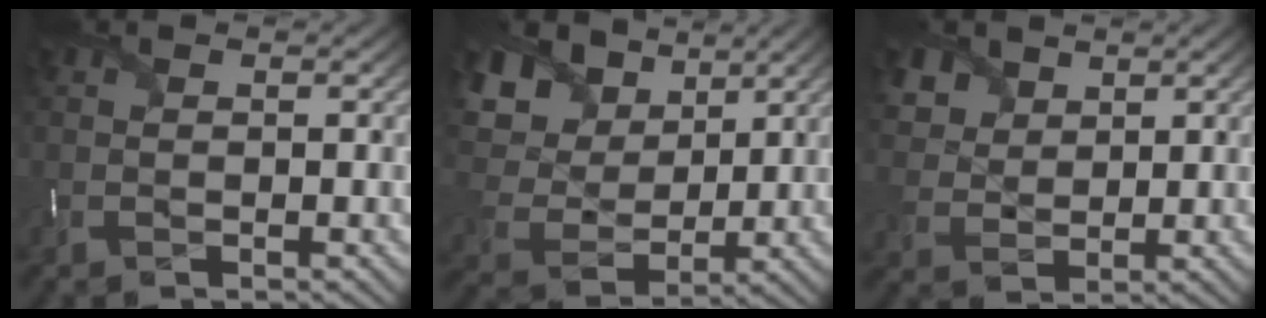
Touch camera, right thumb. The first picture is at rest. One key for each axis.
{"total": 13.0, "fx": 6.6, "fy": 8.9, "fz": 6.7, "tx": -0.199, "ty": 0.041, "tz": 0.116}
{"total": 5.0, "fx": 3.1, "fy": 3.7, "fz": 1.4, "tx": -0.058, "ty": 0.000, "tz": 0.061}